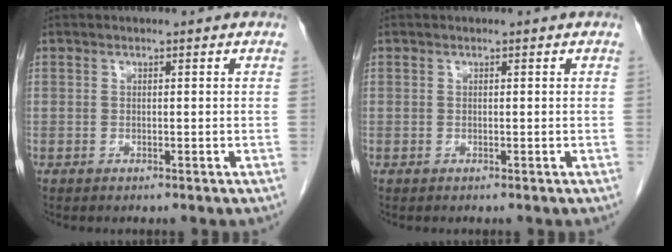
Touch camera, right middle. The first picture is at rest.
{"total": 0.0}